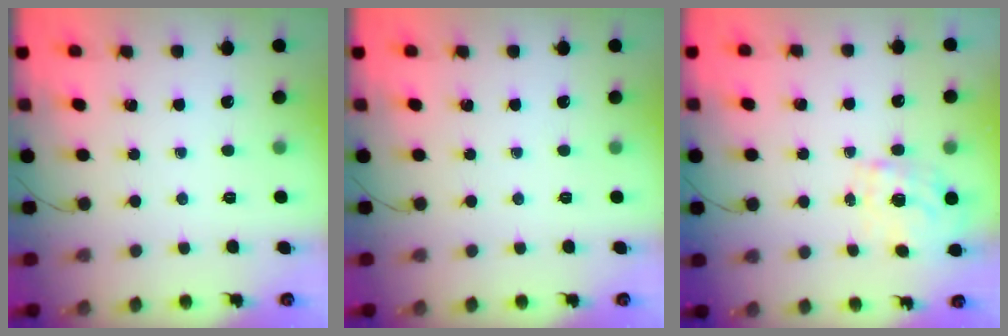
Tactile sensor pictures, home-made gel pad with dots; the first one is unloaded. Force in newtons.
{"total": 0.0}
{"total": 0.9, "press": 0.7, "slide": 0.6}